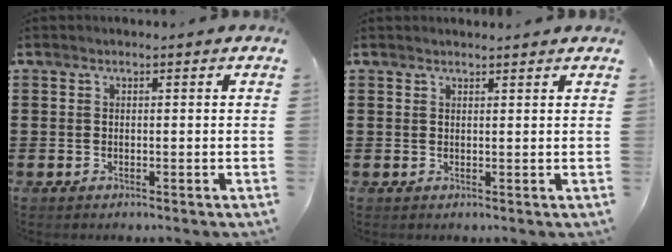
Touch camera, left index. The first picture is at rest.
{"total": 0.9, "force": [0.9, 0.1, 0.1], "torque": [-0.004, 0.000, 0.018]}